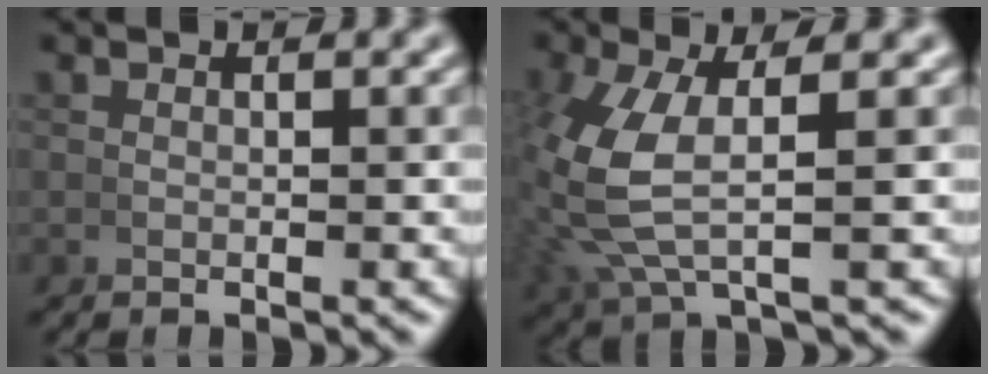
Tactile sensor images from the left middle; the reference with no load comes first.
{"total": 5.1, "force": [0.9, 2.1, 4.5], "torque": [-0.116, 0.003, 0.022]}